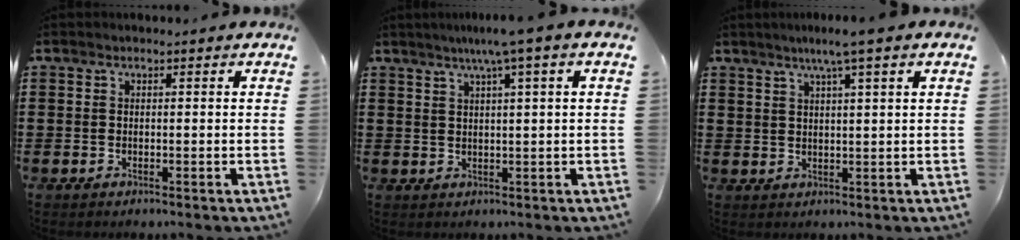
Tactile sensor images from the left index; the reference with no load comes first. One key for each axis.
{"total": 4.3, "fx": 2.2, "fy": -0.7, "fz": 3.6, "tx": -0.071, "ty": 0.000, "tz": 0.035}
{"total": 4.1, "fx": 2.7, "fy": -0.6, "fz": 3.0, "tx": -0.062, "ty": -0.003, "tz": 0.046}